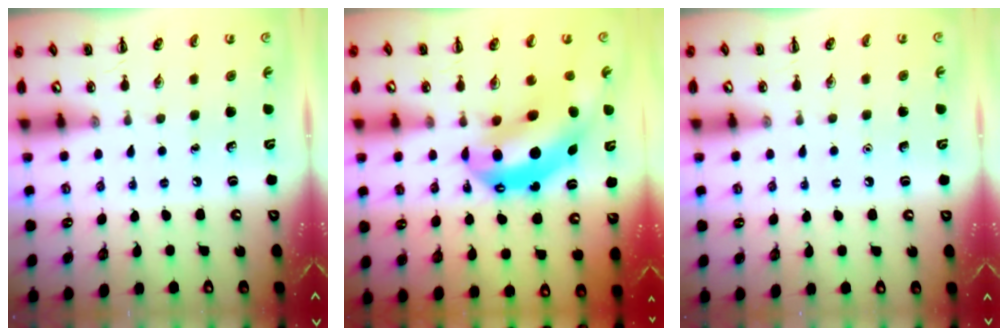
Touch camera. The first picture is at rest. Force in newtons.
{"total": 12.3, "press": 11.9, "slide": 2.9}
{"total": 1.6, "press": 1.6, "slide": 0.1}